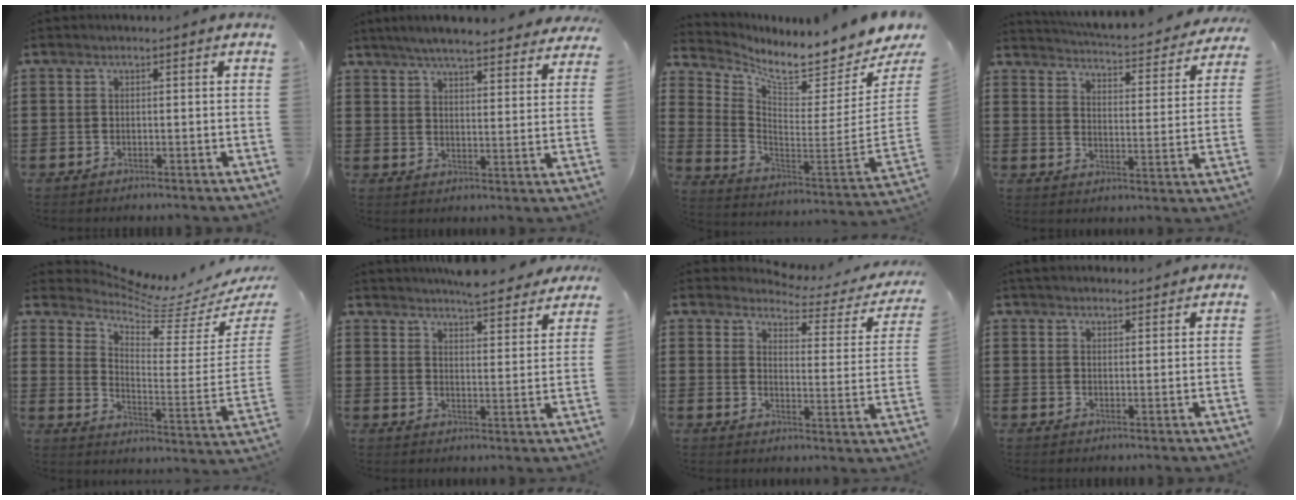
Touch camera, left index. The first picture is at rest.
{"total": 5.6, "force": [5.3, 0.0, 1.9], "torque": [-0.057, -0.024, 0.093]}
{"total": 6.7, "force": [6.0, 0.1, 3.0], "torque": [-0.080, -0.072, 0.095]}
{"total": 4.1, "force": [4.0, -0.1, 0.9], "torque": [-0.034, -0.039, 0.060]}
{"total": 4.8, "force": [4.4, 0.7, 1.8], "torque": [-0.048, -0.054, 0.065]}
{"total": 5.3, "force": [5.2, -0.4, 1.0], "torque": [-0.034, -0.035, 0.091]}
{"total": 3.1, "force": [3.0, 0.4, 0.9], "torque": [-0.033, -0.025, 0.043]}
{"total": 2.6, "force": [2.5, 0.3, 0.1], "torque": [-0.008, -0.001, 0.049]}